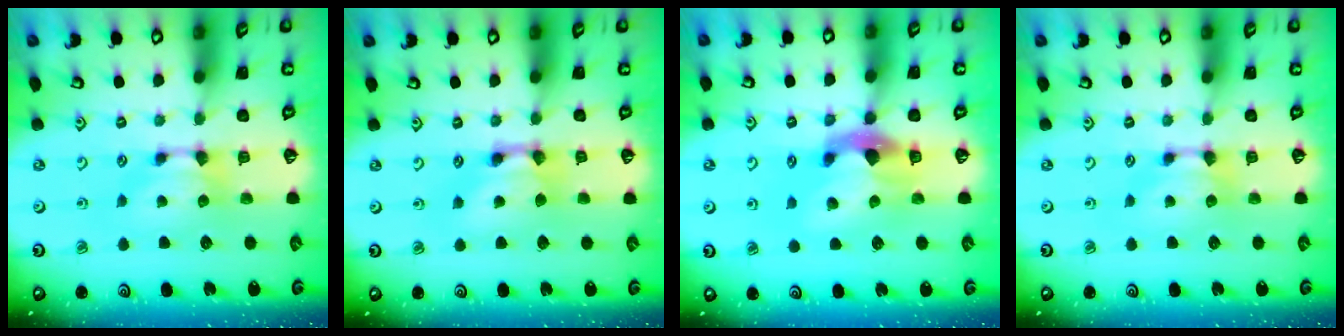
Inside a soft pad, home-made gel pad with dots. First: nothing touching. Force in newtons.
{"total": 2.5, "press": 2.5, "slide": 0.2}
{"total": 6.0, "press": 5.7, "slide": 1.9}
{"total": 0.0}